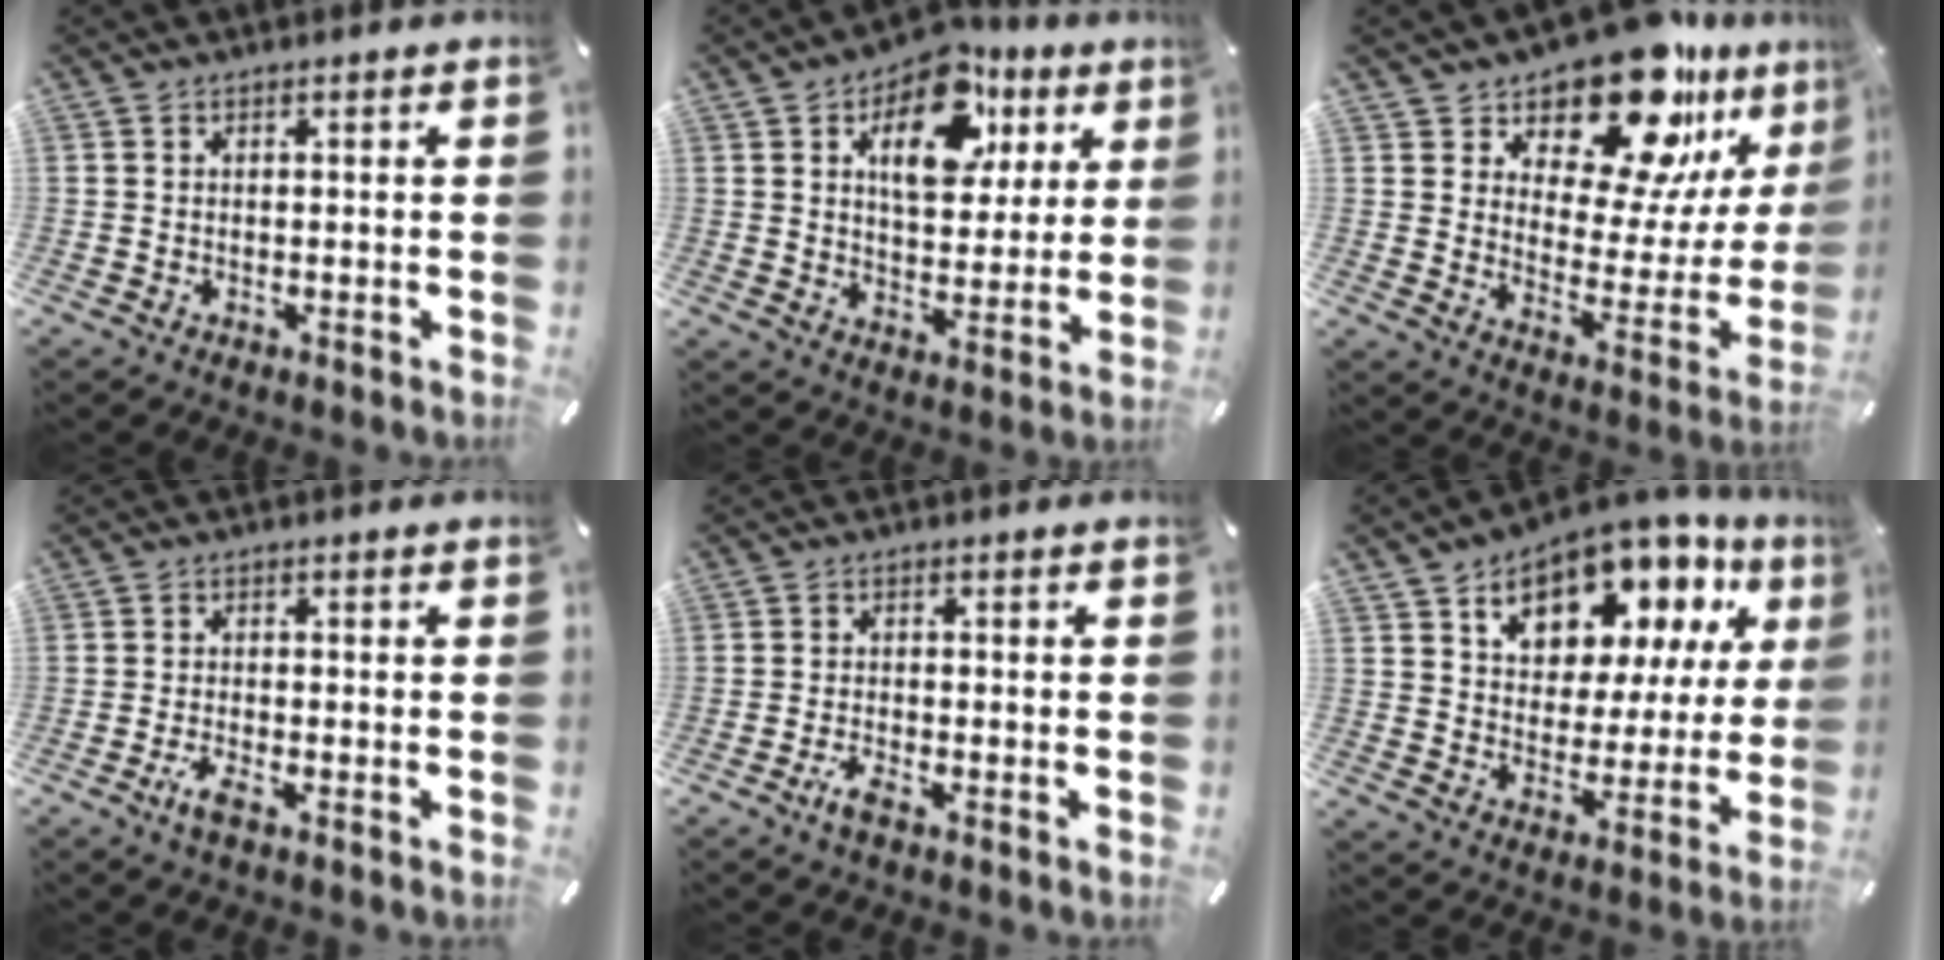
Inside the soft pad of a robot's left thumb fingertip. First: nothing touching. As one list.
[{"total": 15.1, "force": [6.8, 9.8, 9.4], "torque": [-0.117, -0.027, 0.114]}, {"total": 19.5, "force": [16.1, 7.4, 8.3], "torque": [-0.122, -0.140, 0.271]}, {"total": 3.0, "force": [-1.7, 0.8, 2.4], "torque": [-0.052, -0.001, -0.033]}, {"total": 2.8, "force": [-1.8, 0.7, 2.0], "torque": [-0.047, 0.000, -0.037]}, {"total": 13.5, "force": [8.5, 8.6, 5.8], "torque": [-0.091, -0.061, 0.146]}]